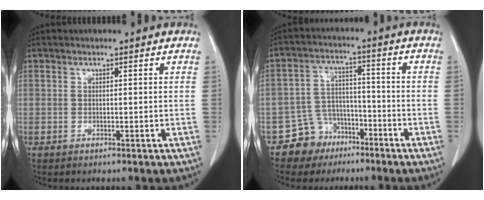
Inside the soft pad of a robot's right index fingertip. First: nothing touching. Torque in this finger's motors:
{"motor_torque": [-0.18, 0.00, -0.31, -0.21]}